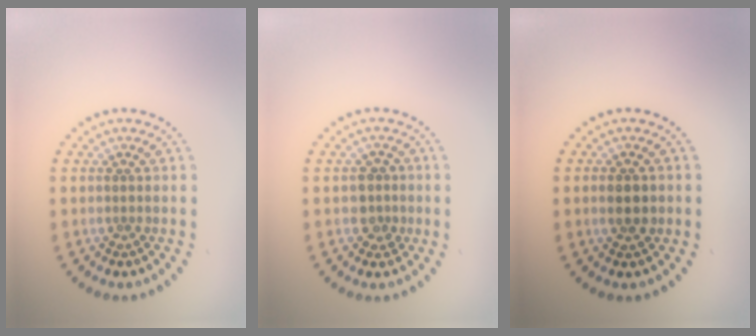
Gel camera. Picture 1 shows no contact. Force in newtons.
{"total": 1.9, "press": 1.8, "slide": 0.7}
{"total": 2.3, "press": 2.3, "slide": 0.2}